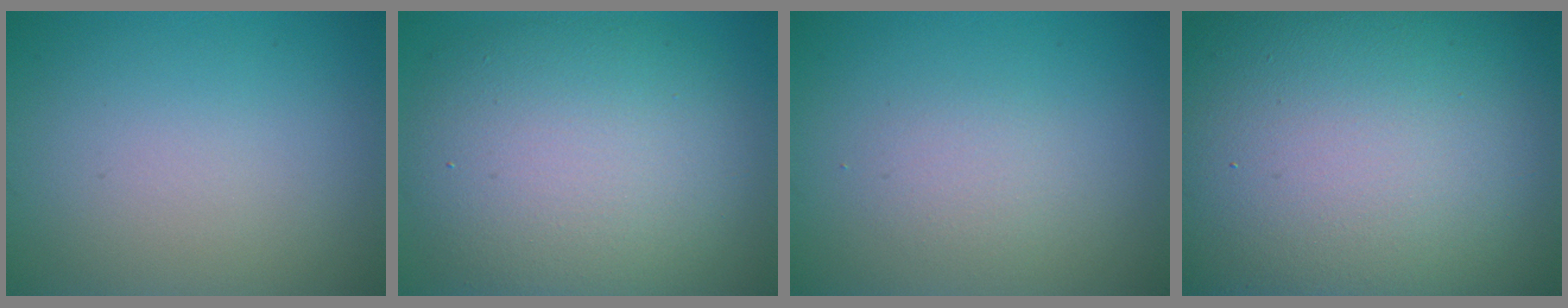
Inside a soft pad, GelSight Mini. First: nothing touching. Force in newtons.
{"total": 10.7, "press": 10.7, "slide": 0.8}
{"total": 1.4, "press": 1.4, "slide": 0.1}
{"total": 25.6, "press": 25.6, "slide": 1.1}